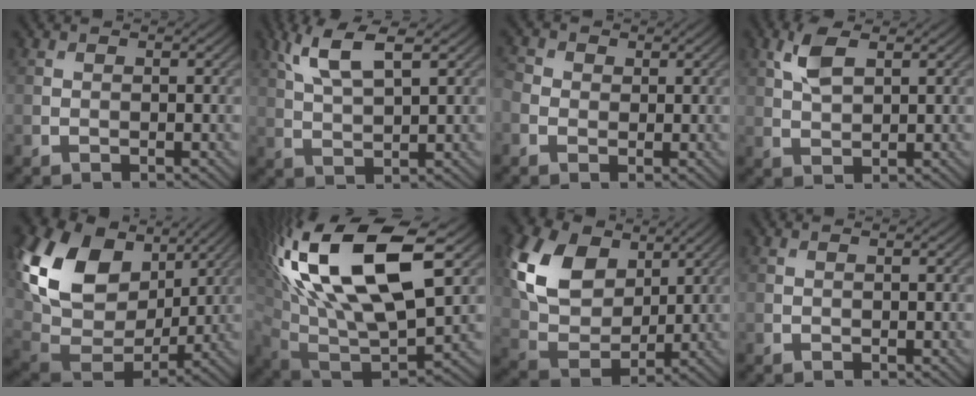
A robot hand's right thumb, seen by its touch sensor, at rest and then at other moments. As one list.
[{"total": 6.9, "force": [3.8, 1.9, 5.5], "torque": [-0.124, 0.008, 0.078]}, {"total": 2.7, "force": [-0.2, 2.4, 1.3], "torque": [-0.039, 0.006, -0.011]}, {"total": 4.4, "force": [2.0, 1.9, 3.4], "torque": [-0.084, 0.008, 0.039]}, {"total": 17.2, "force": [6.4, 11.5, 11.1], "torque": [-0.268, 0.015, 0.132]}, {"total": 21.5, "force": [7.6, 9.3, 17.8], "torque": [-0.376, 0.043, 0.129]}, {"total": 12.2, "force": [5.1, 8.1, 7.7], "torque": [-0.189, 0.011, 0.095]}, {"total": 0.0}]